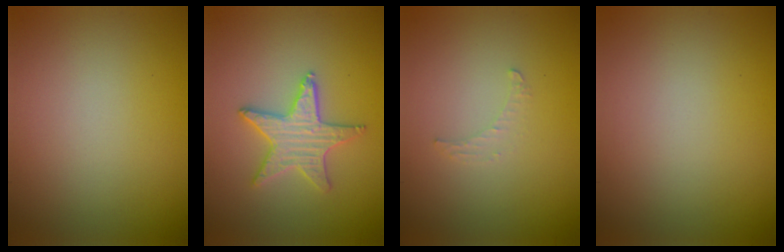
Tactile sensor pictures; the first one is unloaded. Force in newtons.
{"total": 3.3, "press": 3.3, "slide": 0.3}
{"total": 0.8, "press": 0.8, "slide": 0.3}
{"total": 0.0}